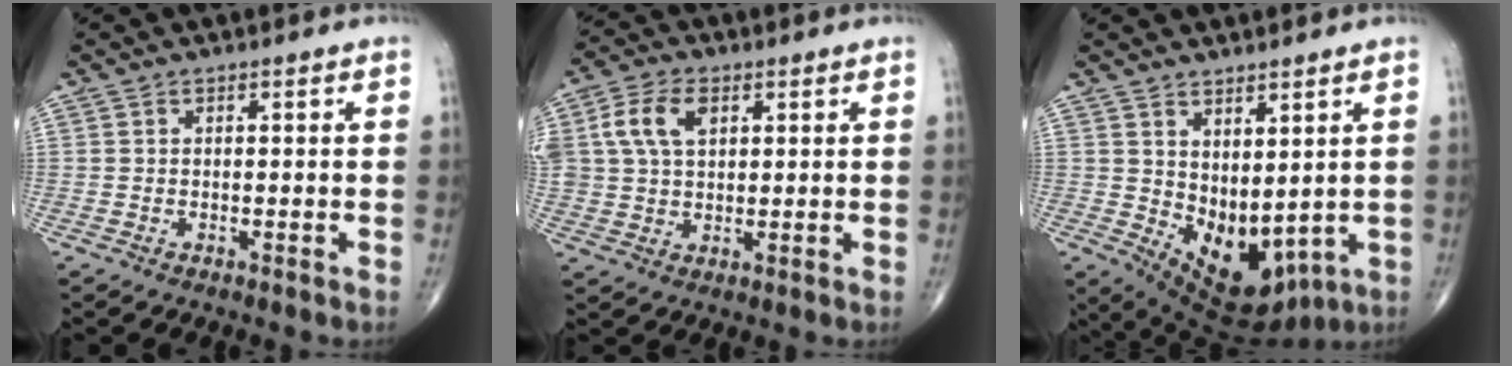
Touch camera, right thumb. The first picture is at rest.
{"total": 8.9, "force": [2.9, 5.6, 6.4], "torque": [-0.122, 0.006, 0.054]}
{"total": 11.3, "force": [1.2, 6.5, 9.1], "torque": [-0.113, -0.028, 0.053]}